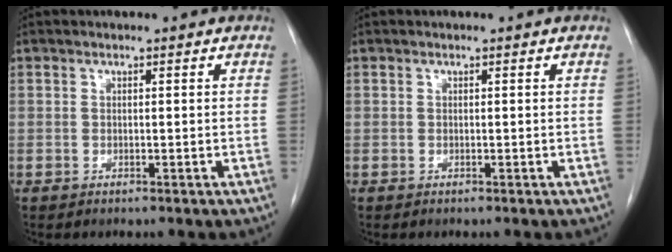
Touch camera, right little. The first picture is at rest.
{"total": 0.0}